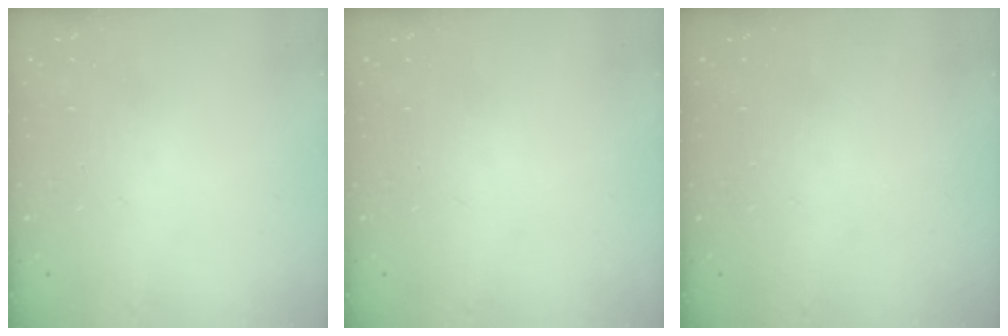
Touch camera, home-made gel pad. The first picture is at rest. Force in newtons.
{"total": 0.0}
{"total": 0.0}